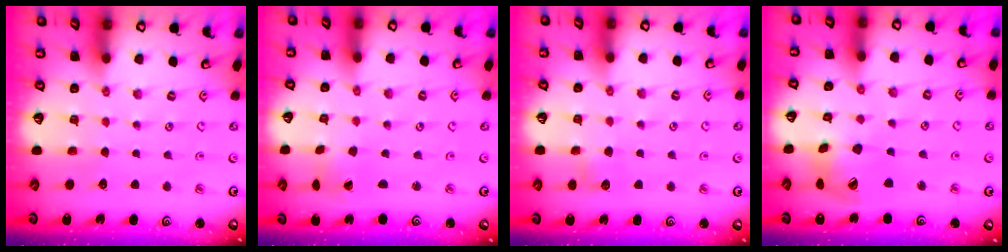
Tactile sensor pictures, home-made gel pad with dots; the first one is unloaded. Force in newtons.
{"total": 1.2, "press": 1.1, "slide": 0.4}
{"total": 3.7, "press": 3.7, "slide": 0.4}
{"total": 15.3, "press": 15.1, "slide": 2.2}